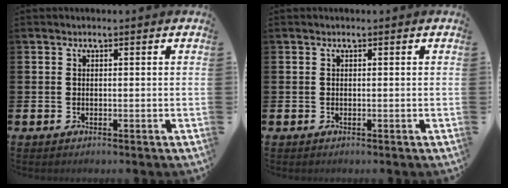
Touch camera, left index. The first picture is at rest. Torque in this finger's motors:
{"motor_torque": [0.04, -0.01, -0.02, 0.00]}